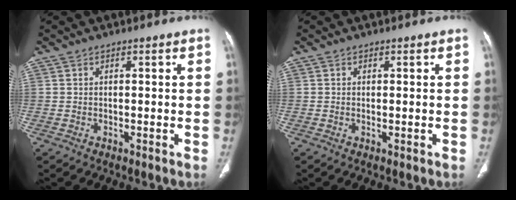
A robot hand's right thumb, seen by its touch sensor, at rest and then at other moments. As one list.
[{"total": 0.0}]